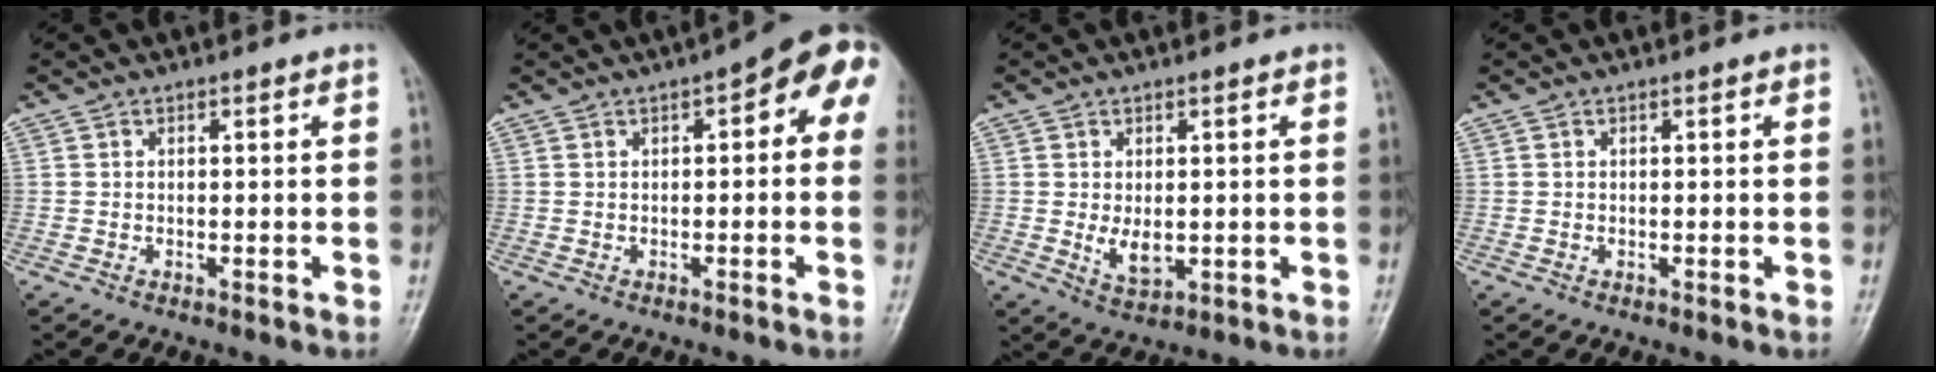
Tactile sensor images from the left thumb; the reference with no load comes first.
{"total": 9.6, "force": [2.9, 3.7, 8.3], "torque": [-0.083, 0.021, 0.023]}
{"total": 4.1, "force": [-0.2, 2.5, 3.3], "torque": [-0.043, -0.010, 0.007]}
{"total": 0.0}